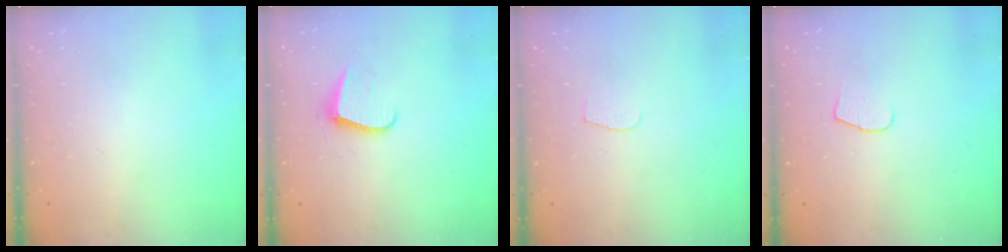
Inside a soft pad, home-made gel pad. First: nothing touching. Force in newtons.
{"total": 7.2, "press": 7.2, "slide": 0.5}
{"total": 4.3, "press": 4.2, "slide": 0.4}
{"total": 5.9, "press": 5.9, "slide": 0.6}